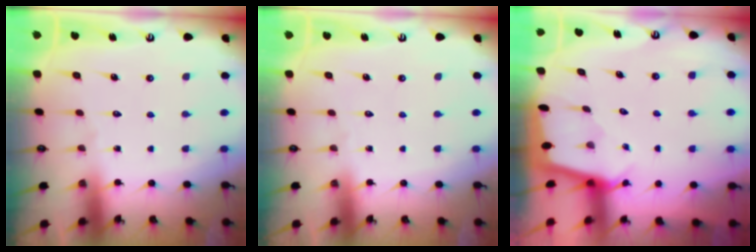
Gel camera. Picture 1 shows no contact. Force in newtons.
{"total": 0.0}
{"total": 1.8, "press": 1.8, "slide": 0.3}